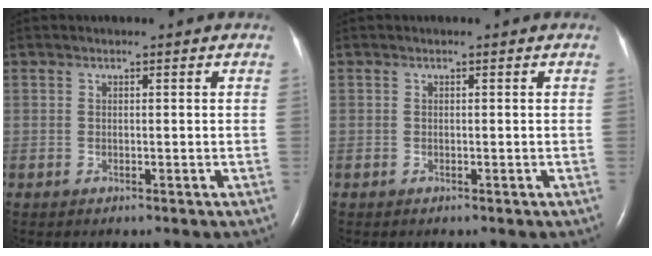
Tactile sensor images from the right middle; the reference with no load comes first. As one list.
[{"total": 0.0}]